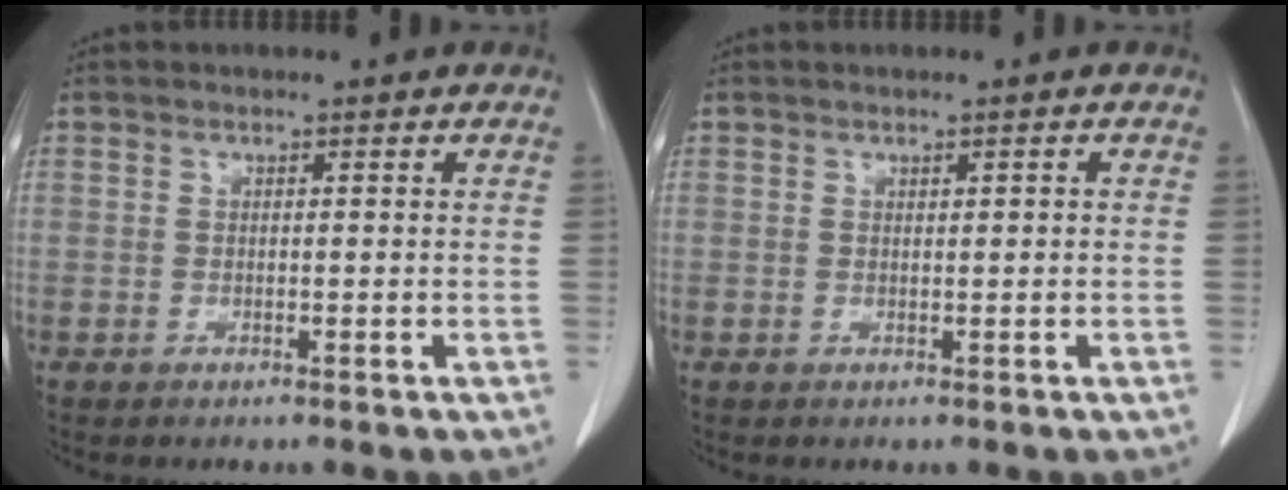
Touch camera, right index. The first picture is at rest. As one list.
[{"total": 0.5, "force": [0.2, 0.1, 0.5], "torque": [-0.011, 0.000, 0.005]}]